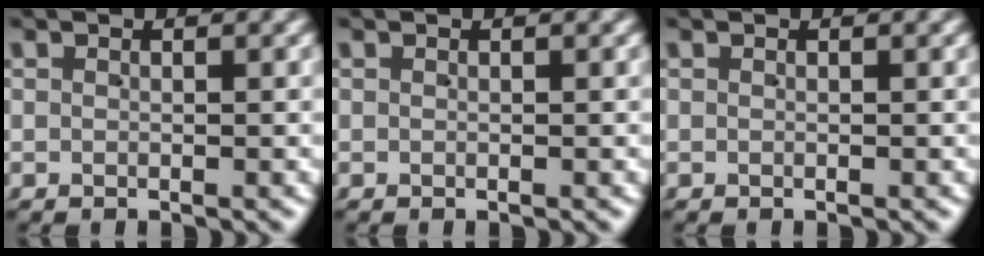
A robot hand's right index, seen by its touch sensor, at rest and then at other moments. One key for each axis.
{"total": 0.0}
{"total": 0.0}